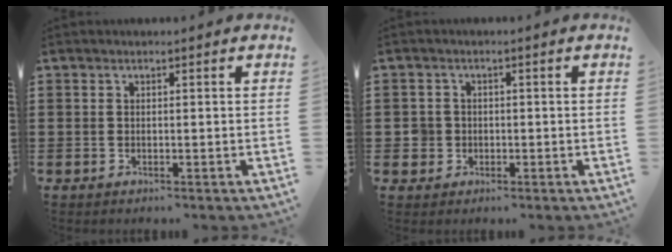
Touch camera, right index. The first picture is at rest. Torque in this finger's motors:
{"motor_torque": [0.76, -0.66, 0.28, 0.02]}